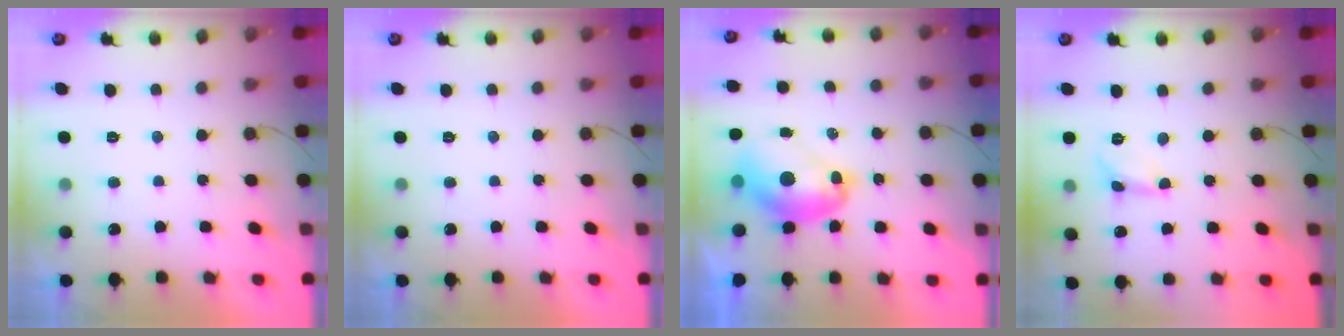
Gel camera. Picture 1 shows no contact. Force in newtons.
{"total": 0.0}
{"total": 10.5, "press": 10.4, "slide": 1.1}
{"total": 2.3, "press": 2.3, "slide": 0.2}